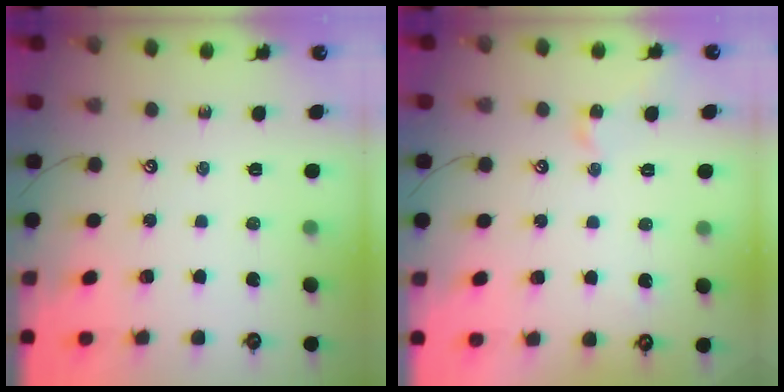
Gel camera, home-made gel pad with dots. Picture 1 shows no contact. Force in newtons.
{"total": 1.3, "press": 1.3, "slide": 0.1}